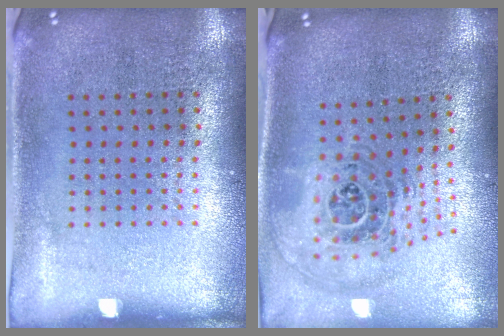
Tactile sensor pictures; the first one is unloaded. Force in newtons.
{"total": 1.7, "press": 1.4, "slide": 0.9}